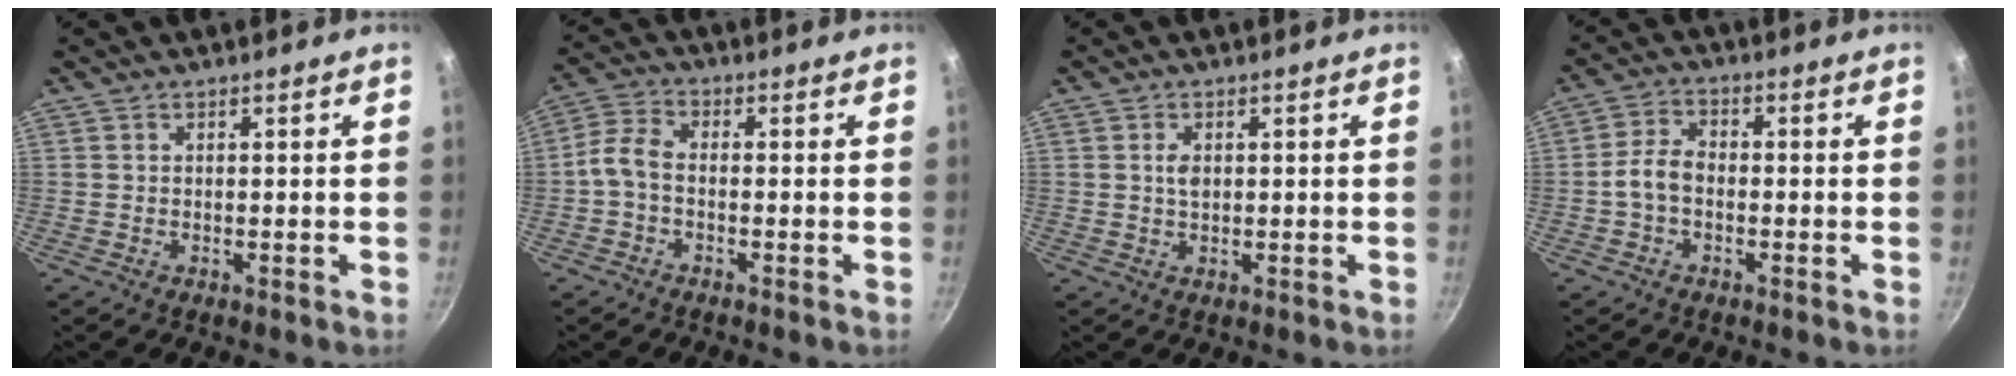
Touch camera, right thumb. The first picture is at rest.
{"total": 5.4, "force": [-1.1, 3.1, 4.3], "torque": [-0.091, 0.019, -0.033]}
{"total": 2.2, "force": [0.4, 1.4, 1.7], "torque": [-0.027, -0.001, 0.009]}
{"total": 5.4, "force": [-1.2, 3.5, 3.9], "torque": [-0.074, 0.021, -0.030]}